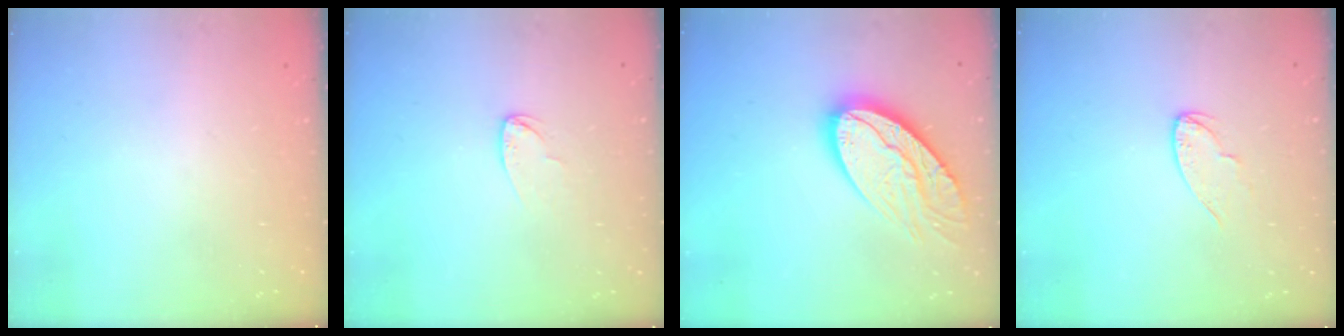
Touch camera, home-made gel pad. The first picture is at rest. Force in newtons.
{"total": 3.5, "press": 3.5, "slide": 0.3}
{"total": 16.9, "press": 16.9, "slide": 1.0}
{"total": 5.6, "press": 5.6, "slide": 0.4}